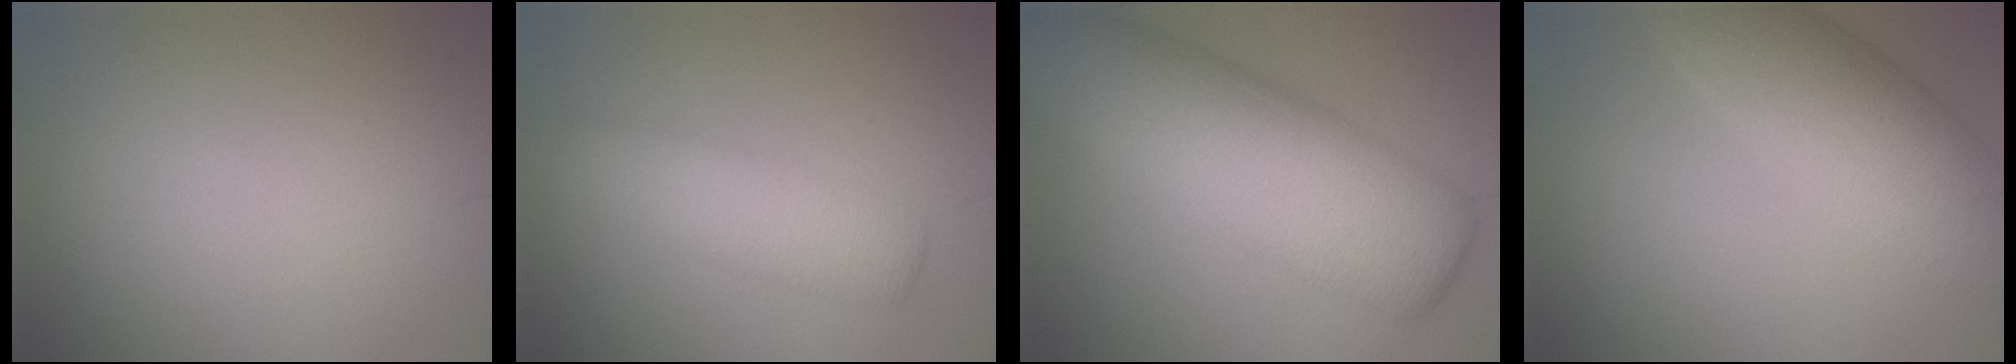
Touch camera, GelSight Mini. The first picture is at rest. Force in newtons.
{"total": 4.3, "press": 4.3, "slide": 0.0}
{"total": 11.5, "press": 11.5, "slide": 0.1}
{"total": 8.6, "press": 8.6, "slide": 0.3}